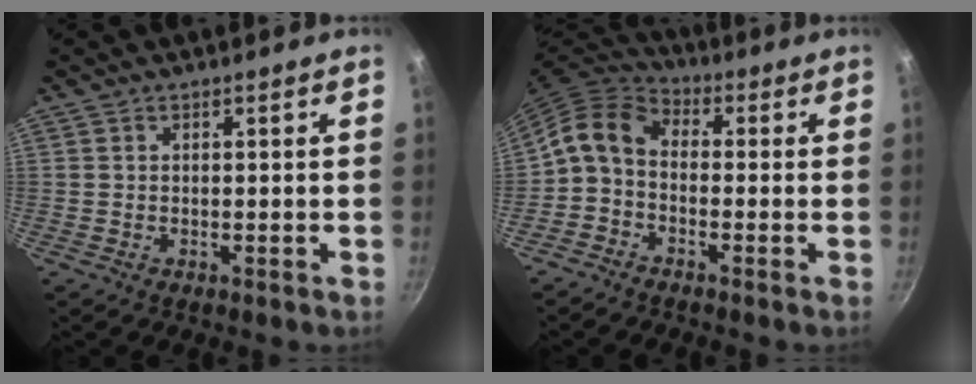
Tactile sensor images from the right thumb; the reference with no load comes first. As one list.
[{"total": 8.0, "force": [-1.6, 5.7, 5.4], "torque": [-0.106, 0.043, -0.051]}]